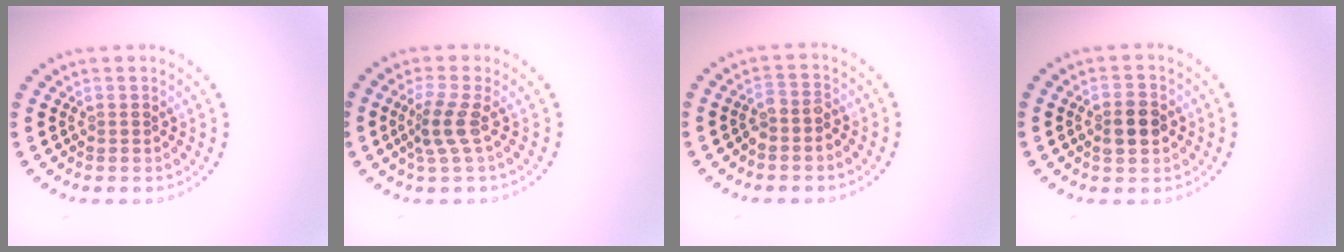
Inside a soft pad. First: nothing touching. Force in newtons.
{"total": 2.3, "press": 1.8, "slide": 1.5}
{"total": 1.7, "press": 1.5, "slide": 0.8}
{"total": 2.9, "press": 2.9, "slide": 0.2}